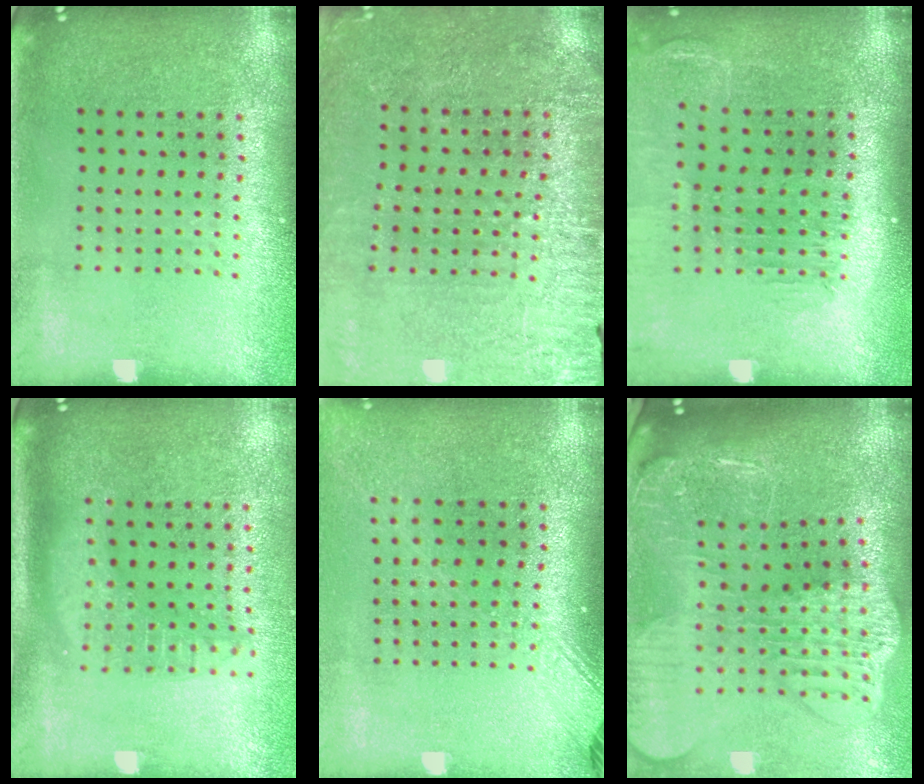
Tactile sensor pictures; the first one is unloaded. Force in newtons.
{"total": 2.9, "press": 2.9, "slide": 0.4}
{"total": 1.4, "press": 1.4, "slide": 0.1}
{"total": 1.8, "press": 1.5, "slide": 1.0}
{"total": 1.8, "press": 1.4, "slide": 1.0}
{"total": 4.2, "press": 3.1, "slide": 2.7}